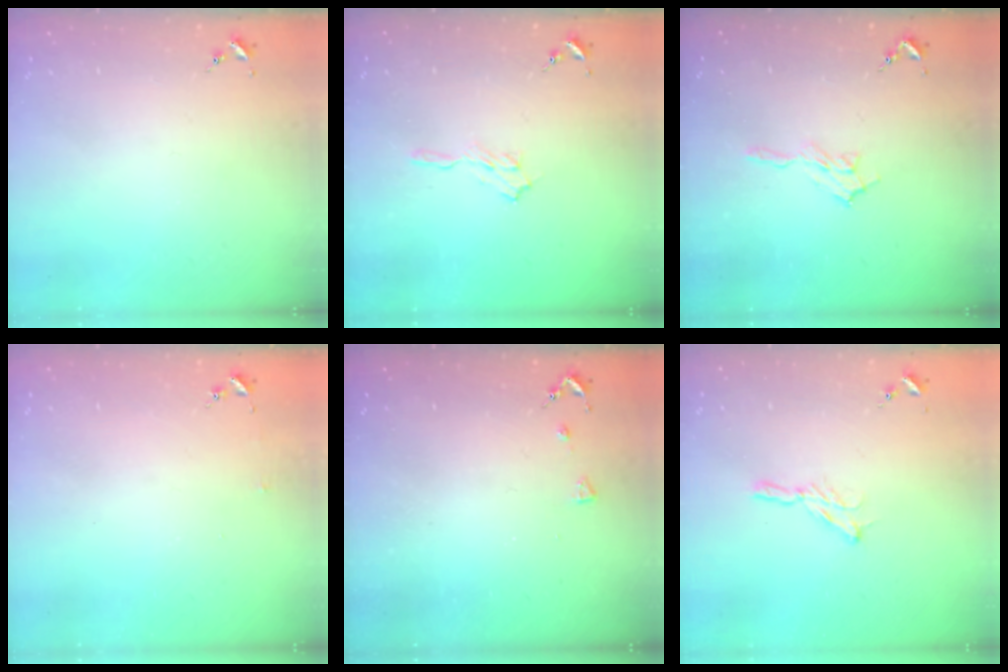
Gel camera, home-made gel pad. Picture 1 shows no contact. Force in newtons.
{"total": 5.8, "press": 5.7, "slide": 0.6}
{"total": 6.5, "press": 6.5, "slide": 0.8}
{"total": 2.5, "press": 2.5, "slide": 0.2}
{"total": 3.3, "press": 3.3, "slide": 0.6}
{"total": 5.4, "press": 5.4, "slide": 0.4}